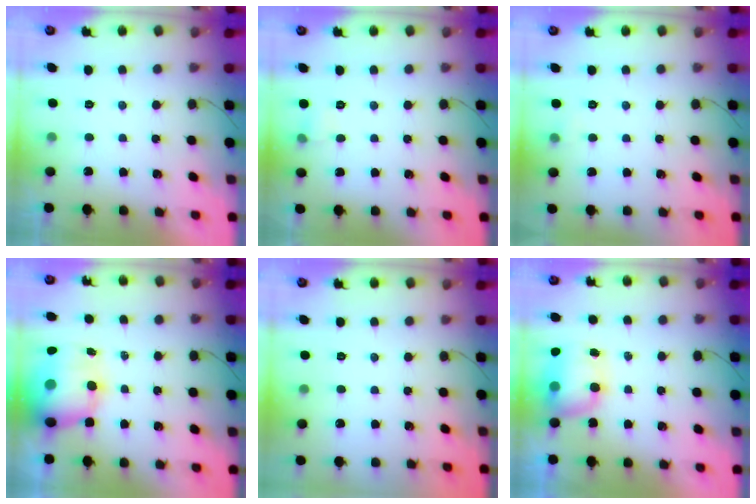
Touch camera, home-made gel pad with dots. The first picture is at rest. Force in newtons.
{"total": 4.5, "press": 4.2, "slide": 1.5}
{"total": 3.9, "press": 2.7, "slide": 2.8}
{"total": 12.3, "press": 11.9, "slide": 3.2}
{"total": 0.0}
{"total": 10.7, "press": 8.7, "slide": 6.3}